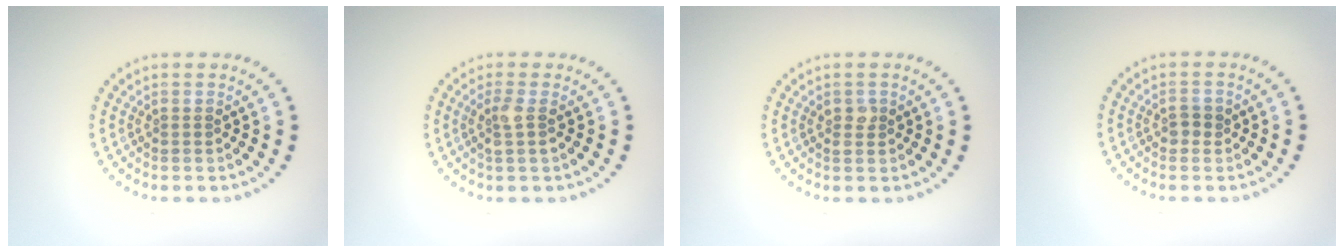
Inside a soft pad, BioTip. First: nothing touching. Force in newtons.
{"total": 1.7, "press": 1.4, "slide": 0.9}
{"total": 1.1, "press": 1.1, "slide": 0.0}
{"total": 1.3, "press": 1.2, "slide": 0.3}